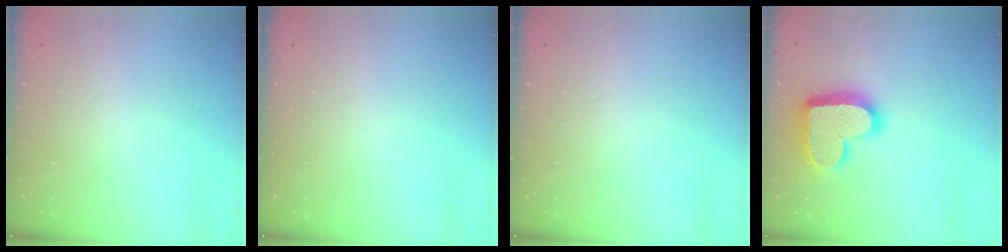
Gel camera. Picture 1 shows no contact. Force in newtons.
{"total": 0.0}
{"total": 0.0}
{"total": 19.2, "press": 19.2, "slide": 1.3}